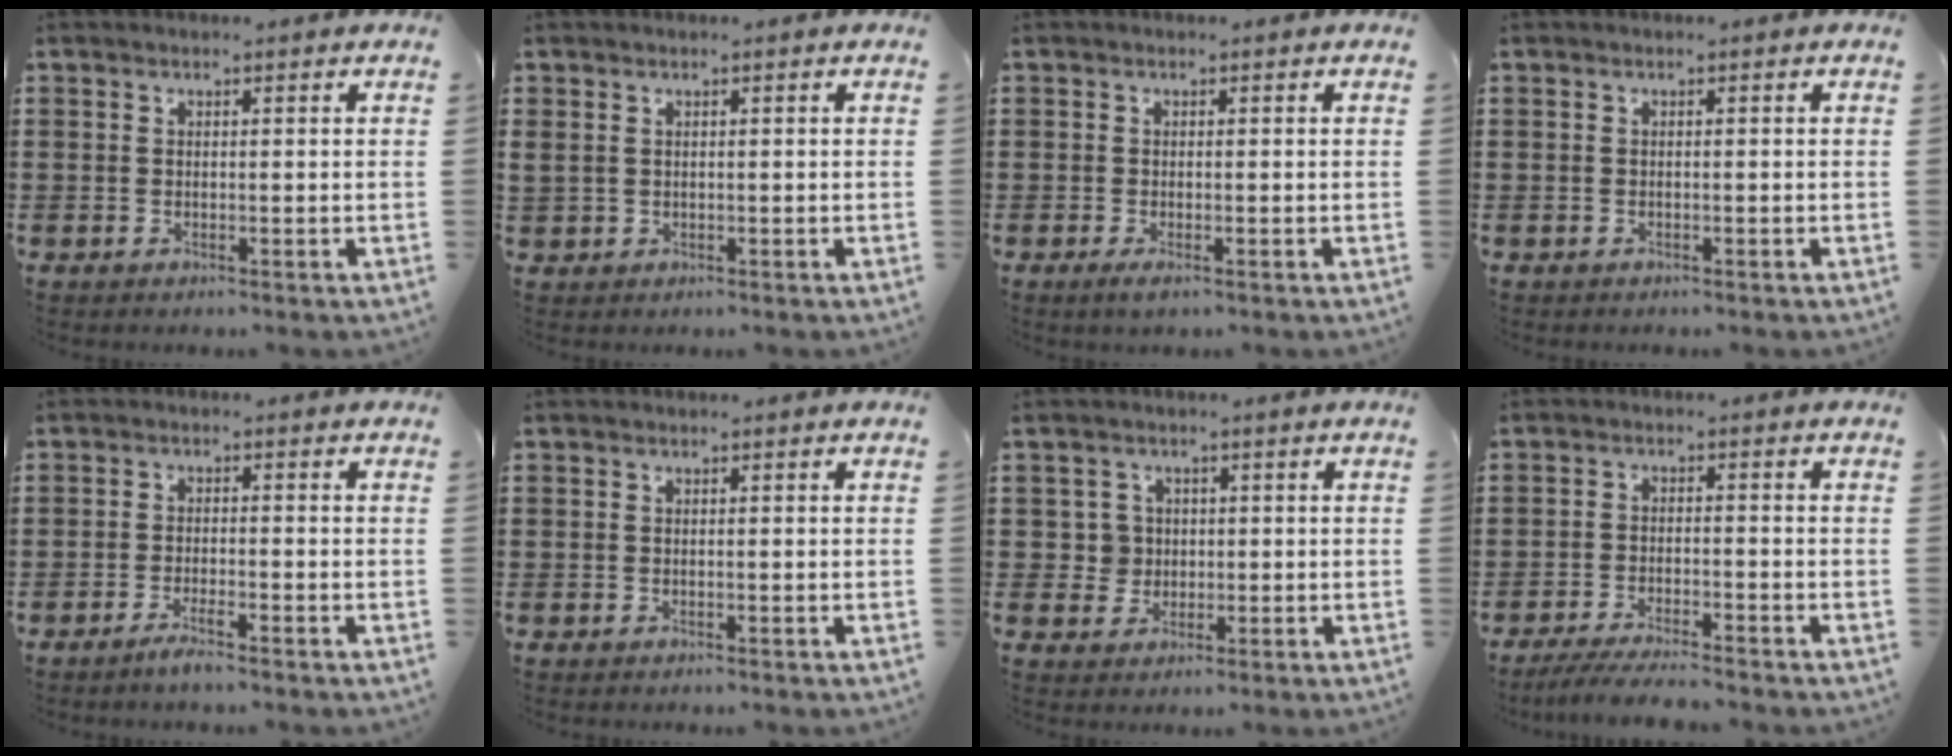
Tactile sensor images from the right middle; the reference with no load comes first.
{"total": 0.9, "force": [0.5, 0.7, 0.2], "torque": [-0.008, 0.005, 0.009]}
{"total": 0.8, "force": [-0.5, 0.0, 0.7], "torque": [-0.015, -0.006, -0.007]}
{"total": 0.0}
{"total": 2.3, "force": [-1.9, 0.0, 1.3], "torque": [-0.029, 0.000, -0.038]}
{"total": 0.0}
{"total": 3.6, "force": [0.1, 3.5, 0.8], "torque": [-0.031, 0.012, -0.002]}
{"total": 4.3, "force": [-4.1, 0.0, 1.5], "torque": [-0.031, -0.009, -0.079]}